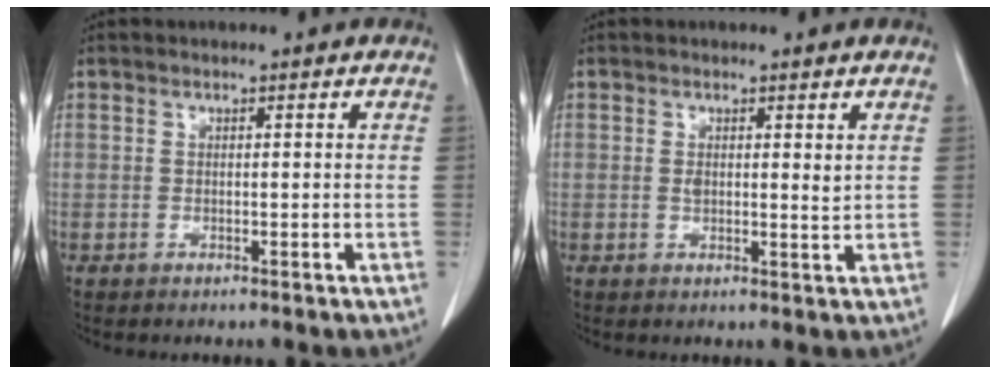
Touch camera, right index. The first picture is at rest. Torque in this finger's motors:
{"motor_torque": [-0.04, 0.15, 0.00, 0.00]}